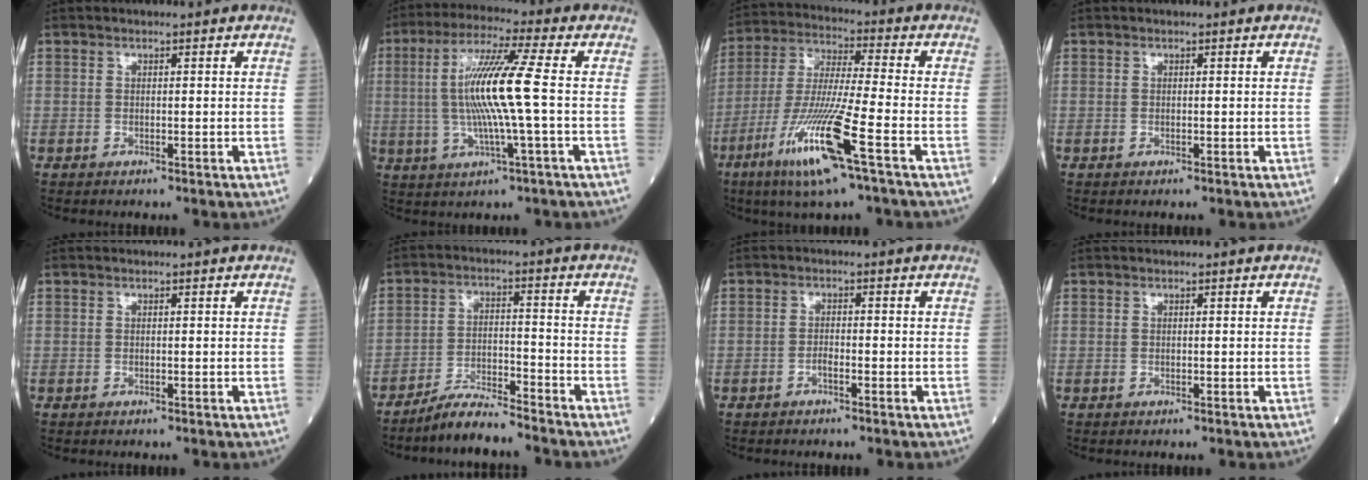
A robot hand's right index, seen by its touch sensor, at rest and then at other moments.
{"total": 11.9, "force": [0.2, -0.7, 11.9], "torque": [-0.238, 0.008, 0.000]}
{"total": 14.7, "force": [-7.0, -0.3, 13.0], "torque": [-0.270, -0.027, -0.131]}
{"total": 0.0}
{"total": 0.0}
{"total": 6.4, "force": [-6.0, 0.2, 2.2], "torque": [-0.039, -0.011, -0.112]}
{"total": 1.3, "force": [-0.8, 0.3, 1.0], "torque": [-0.015, 0.003, -0.015]}
{"total": 0.0}